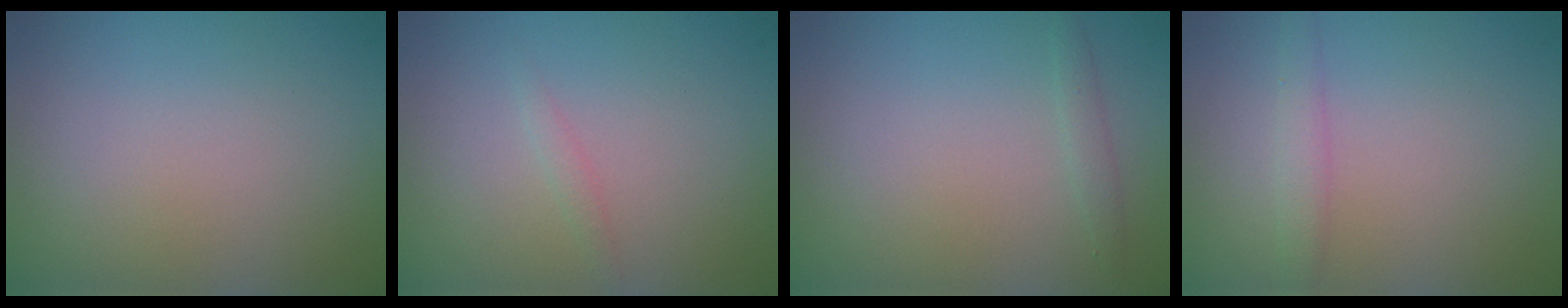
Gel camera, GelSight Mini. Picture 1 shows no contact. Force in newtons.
{"total": 0.7, "press": 0.7, "slide": 0.0}
{"total": 0.8, "press": 0.8, "slide": 0.0}
{"total": 1.6, "press": 1.6, "slide": 0.0}